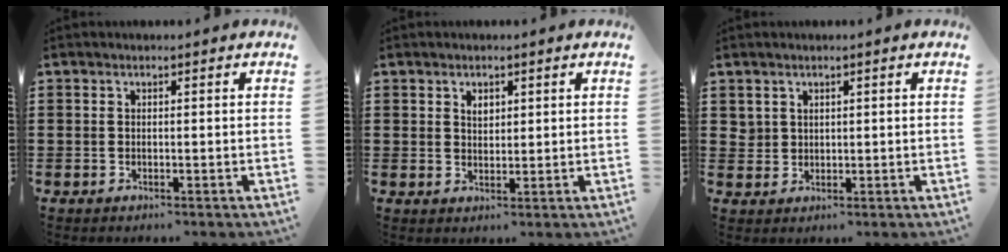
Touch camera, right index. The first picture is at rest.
{"total": 1.7, "force": [1.0, 1.1, 0.9], "torque": [-0.020, 0.004, 0.019]}
{"total": 2.0, "force": [1.4, 1.4, 0.2], "torque": [-0.009, 0.006, 0.028]}